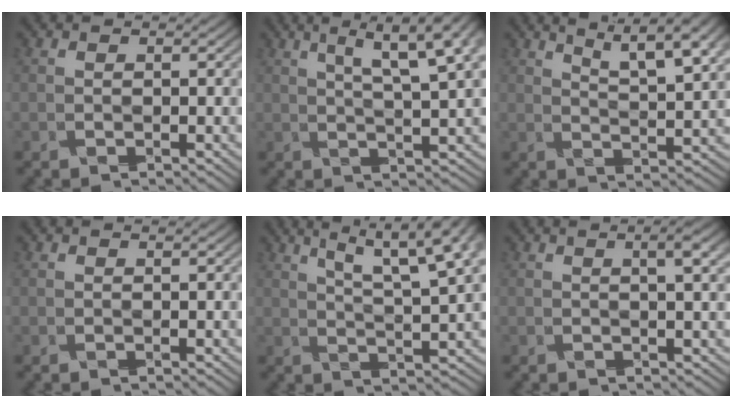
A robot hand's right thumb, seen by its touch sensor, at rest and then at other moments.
{"total": 7.7, "force": [4.2, 0.6, 6.4], "torque": [-0.114, 0.018, 0.066]}
{"total": 7.5, "force": [5.6, 0.8, 5.0], "torque": [-0.088, 0.005, 0.089]}
{"total": 0.0}
{"total": 9.5, "force": [6.1, 1.0, 7.3], "torque": [-0.126, 0.017, 0.088]}
{"total": 2.6, "force": [0.9, 0.3, 2.4], "torque": [-0.049, 0.003, 0.019]}